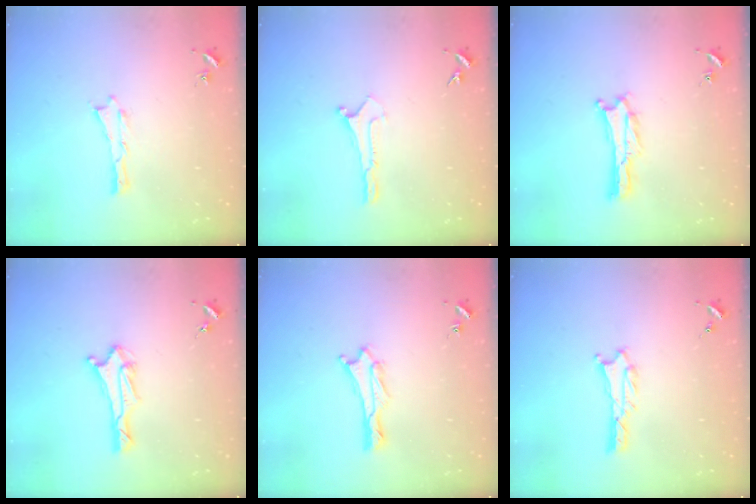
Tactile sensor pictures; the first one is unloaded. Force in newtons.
{"total": 0.0}
{"total": 0.0}
{"total": 2.9, "press": 2.8, "slide": 0.7}
{"total": 1.9, "press": 1.9, "slide": 0.1}
{"total": 1.3, "press": 1.3, "slide": 0.3}